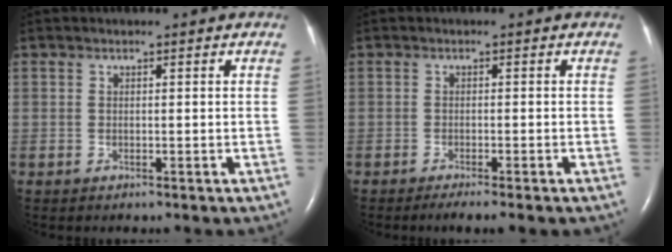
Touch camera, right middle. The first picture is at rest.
{"total": 3.3, "force": [-2.5, -0.2, 2.1], "torque": [-0.026, -0.005, -0.035]}